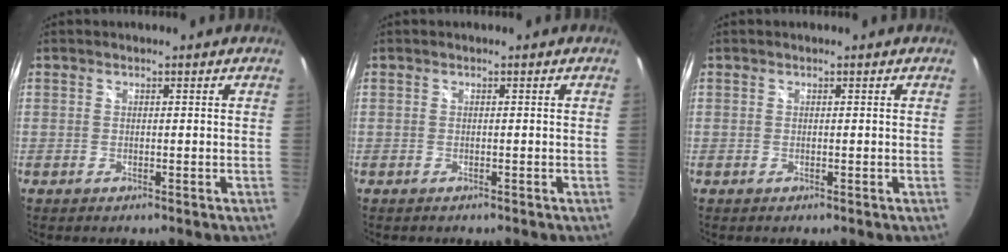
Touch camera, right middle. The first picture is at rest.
{"total": 0.0}
{"total": 0.0}